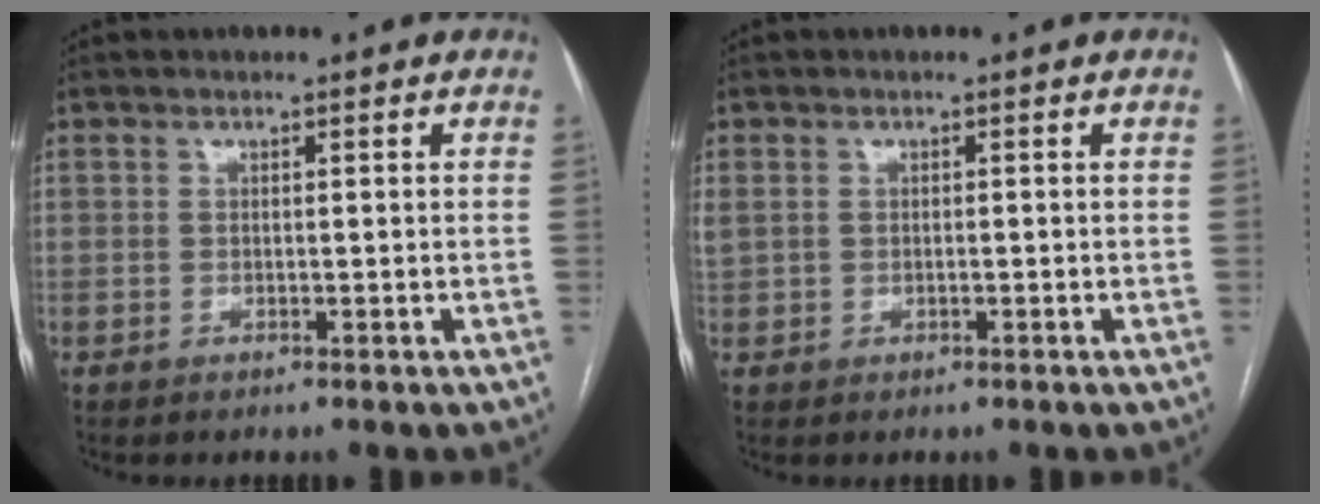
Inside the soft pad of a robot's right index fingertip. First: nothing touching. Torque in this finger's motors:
{"motor_torque": [0.44, 0.32, 0.23, 0.05]}